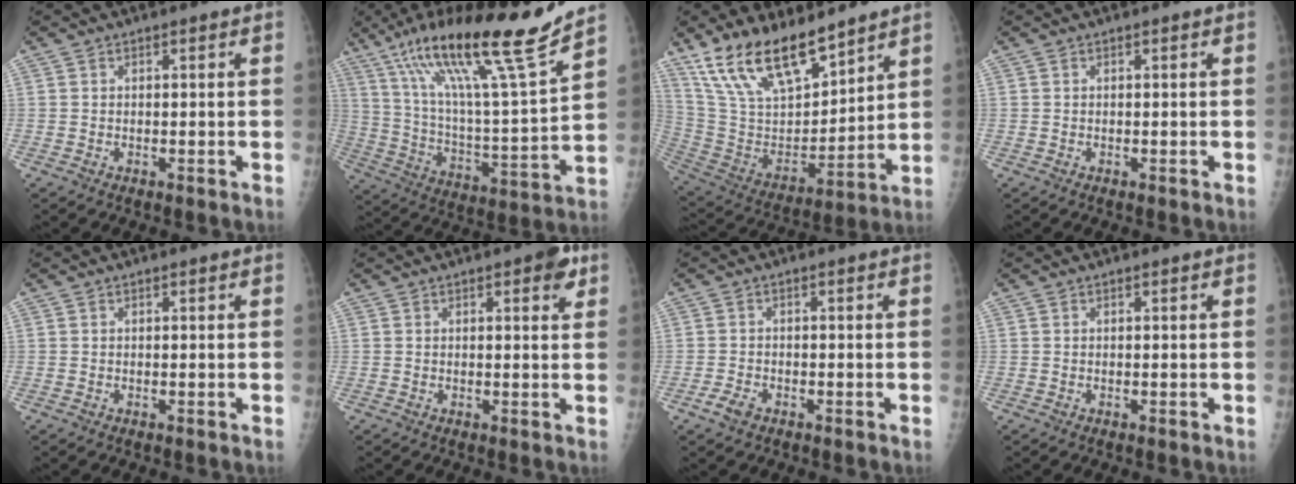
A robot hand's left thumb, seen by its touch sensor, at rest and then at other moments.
{"total": 24.4, "force": [16.7, 1.7, 17.7], "torque": [-0.278, -0.058, 0.292]}
{"total": 19.3, "force": [14.3, 7.4, 10.6], "torque": [-0.159, -0.069, 0.280]}
{"total": 0.0}
{"total": 0.0}
{"total": 3.9, "force": [2.0, 1.4, 3.1], "torque": [-0.029, -0.005, 0.020]}
{"total": 2.4, "force": [-1.4, 1.4, 1.3], "torque": [-0.029, 0.003, -0.024]}
{"total": 0.0}